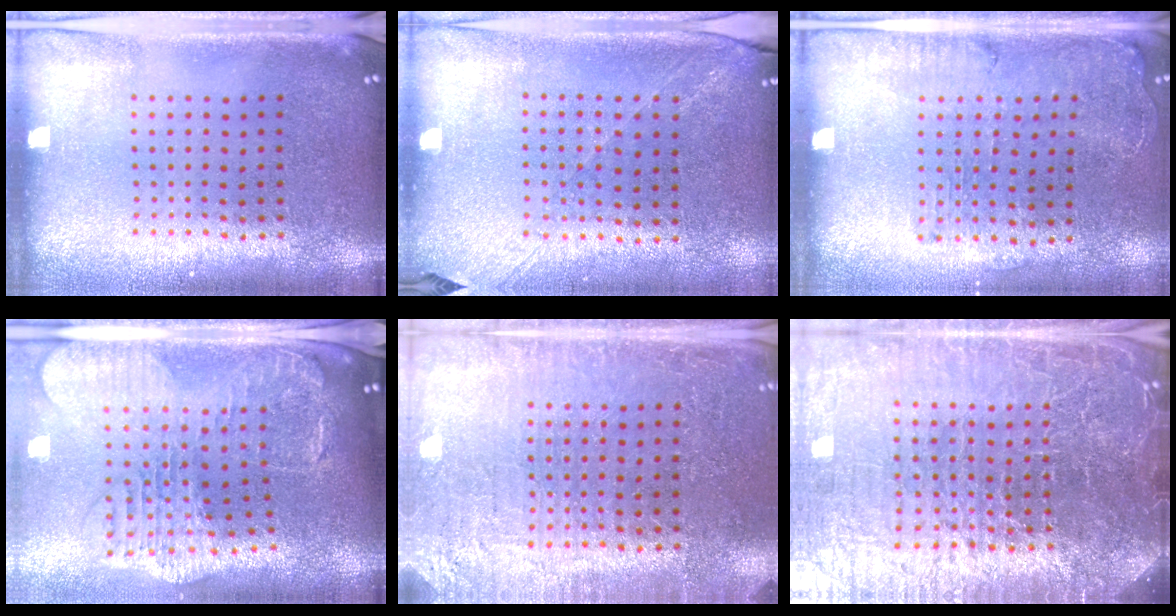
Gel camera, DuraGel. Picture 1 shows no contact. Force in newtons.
{"total": 1.2, "press": 1.1, "slide": 0.6}
{"total": 1.2, "press": 1.2, "slide": 0.3}
{"total": 2.6, "press": 2.3, "slide": 1.4}
{"total": 2.9, "press": 2.9, "slide": 0.4}
{"total": 6.9, "press": 6.1, "slide": 3.3}